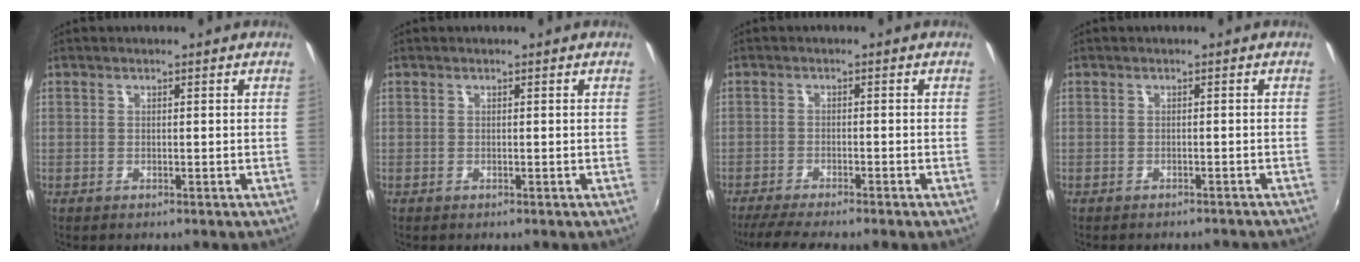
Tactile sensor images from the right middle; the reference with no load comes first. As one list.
[{"total": 0.0}, {"total": 6.7, "force": [-5.8, -0.2, 3.4], "torque": [-0.081, -0.017, -0.094]}, {"total": 5.5, "force": [-5.0, 1.4, 1.9], "torque": [-0.038, -0.011, -0.061]}]